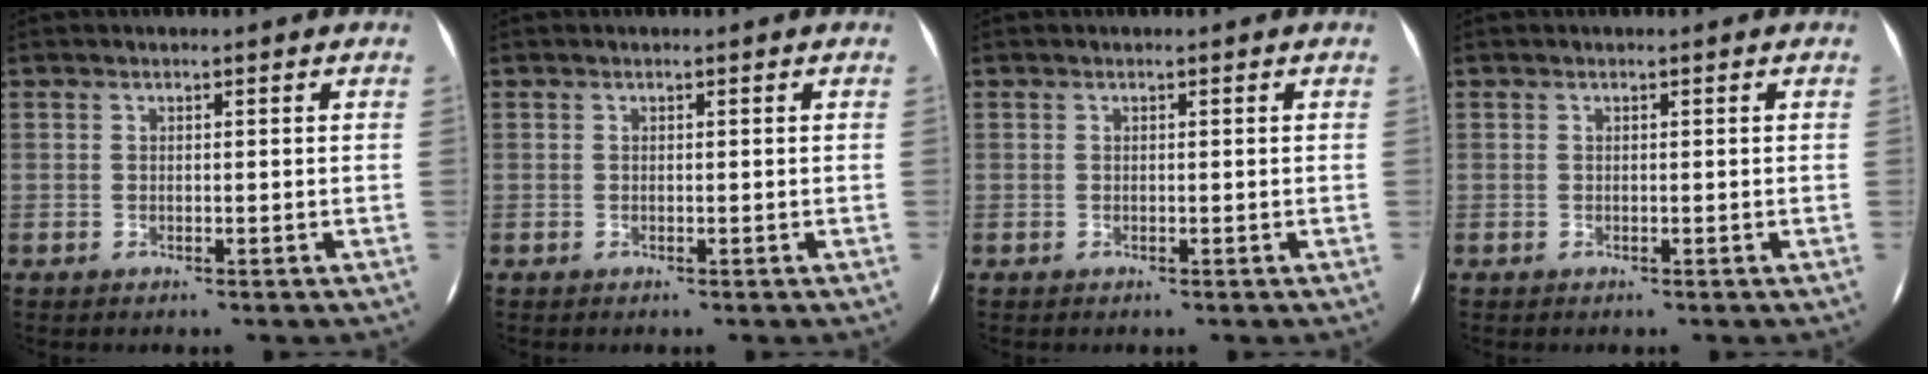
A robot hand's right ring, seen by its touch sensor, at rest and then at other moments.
{"total": 0.0}
{"total": 0.0}
{"total": 0.0}